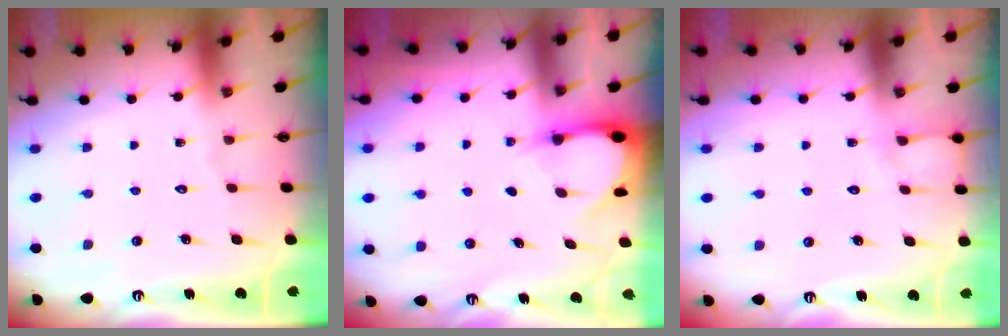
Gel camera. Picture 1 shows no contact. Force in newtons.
{"total": 2.9, "press": 2.9, "slide": 0.3}
{"total": 4.4, "press": 4.4, "slide": 0.5}